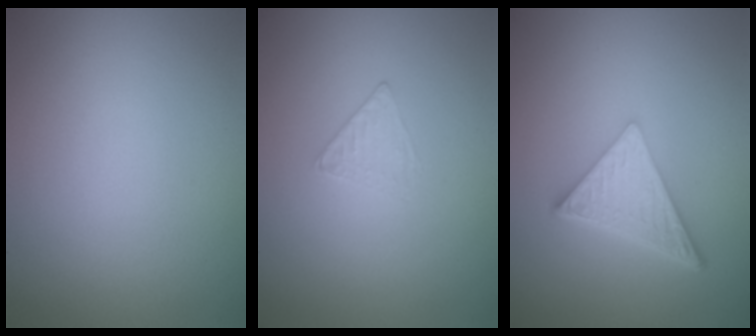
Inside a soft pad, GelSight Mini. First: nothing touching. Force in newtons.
{"total": 1.0, "press": 0.3, "slide": 0.9}
{"total": 5.4, "press": 3.8, "slide": 3.8}